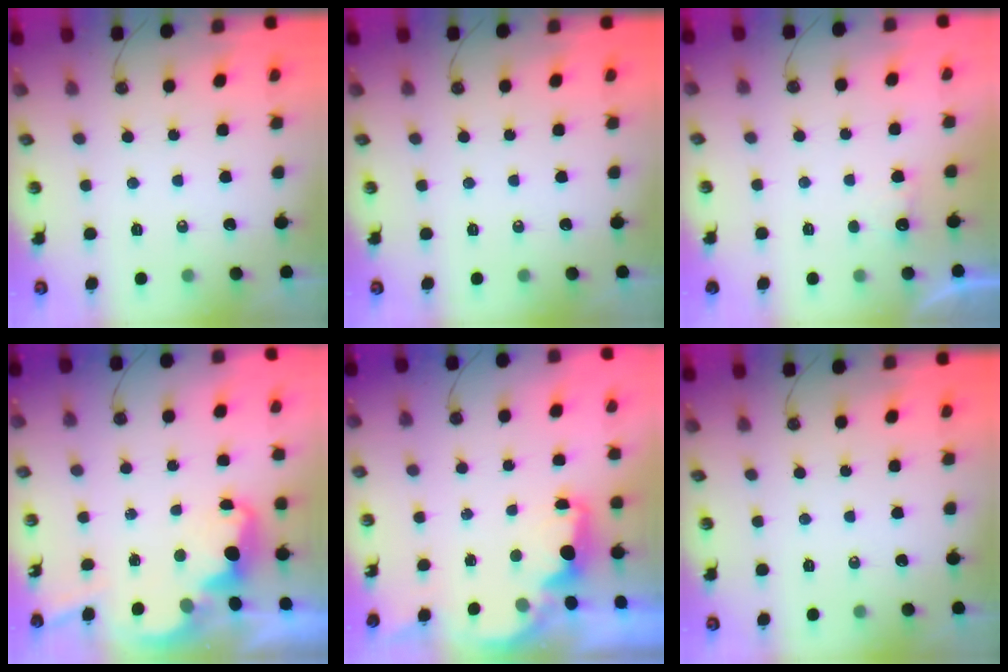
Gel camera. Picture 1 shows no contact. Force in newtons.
{"total": 0.0}
{"total": 2.6, "press": 2.4, "slide": 0.9}
{"total": 4.0, "press": 3.9, "slide": 0.6}
{"total": 2.2, "press": 2.1, "slide": 0.8}
{"total": 0.0}